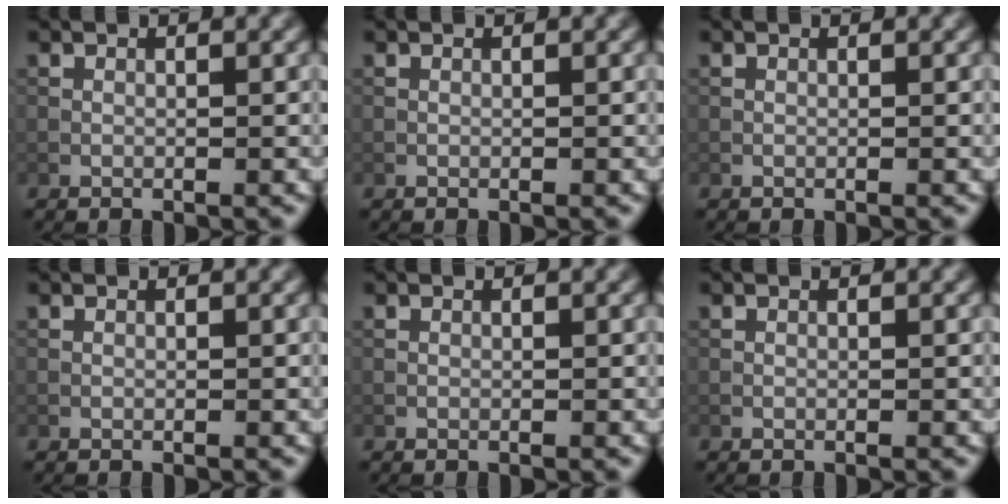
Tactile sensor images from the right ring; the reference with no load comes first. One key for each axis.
{"total": 0.0}
{"total": 0.0}
{"total": 0.0}
{"total": 0.0}
{"total": 0.0}